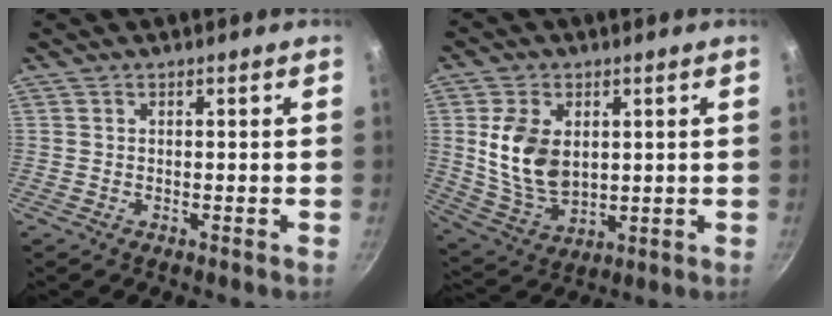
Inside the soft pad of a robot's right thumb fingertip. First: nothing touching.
{"total": 12.5, "force": [2.0, 8.4, 9.1], "torque": [-0.159, -0.023, 0.052]}